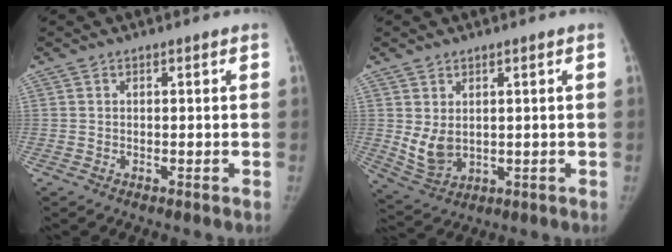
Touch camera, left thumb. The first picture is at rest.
{"total": 5.8, "force": [0.9, 3.9, 4.2], "torque": [-0.070, -0.015, 0.034]}